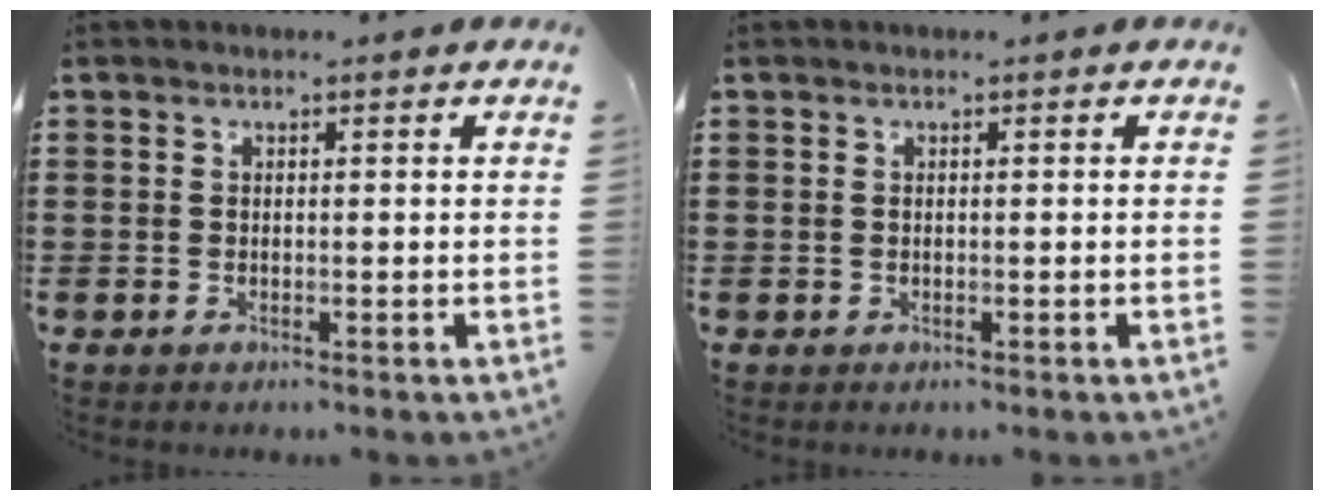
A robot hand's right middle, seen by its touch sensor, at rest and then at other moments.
{"total": 0.0}